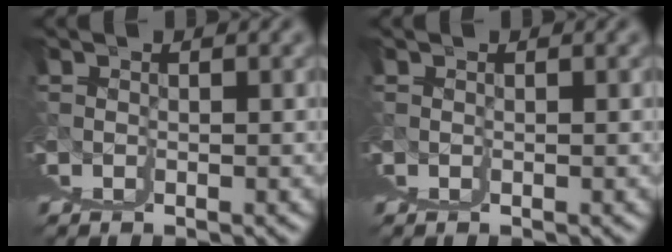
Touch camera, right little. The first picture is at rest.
{"total": 0.0}